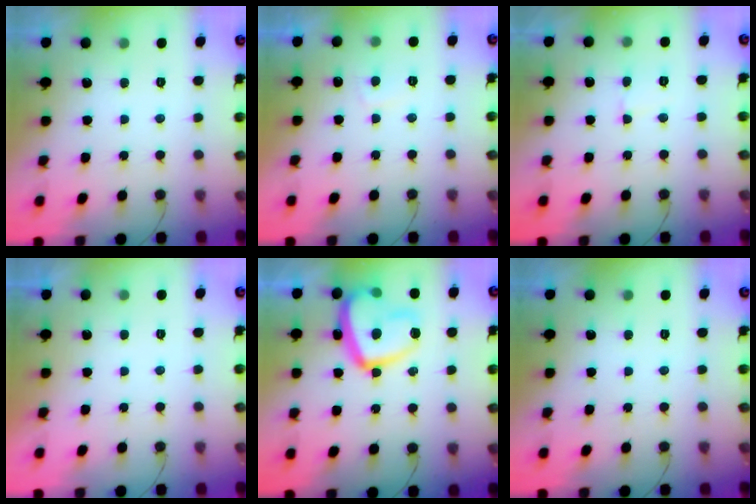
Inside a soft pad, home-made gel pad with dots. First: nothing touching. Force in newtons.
{"total": 2.1, "press": 2.0, "slide": 0.6}
{"total": 3.9, "press": 3.9, "slide": 0.4}
{"total": 2.3, "press": 2.3, "slide": 0.4}
{"total": 18.1, "press": 18.0, "slide": 1.8}
{"total": 0.0}